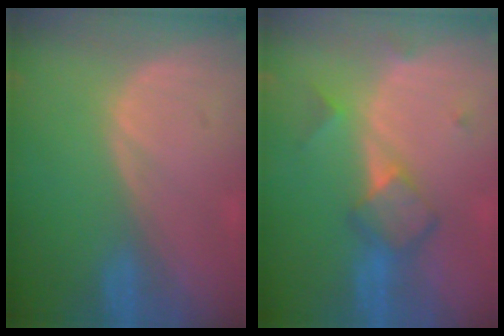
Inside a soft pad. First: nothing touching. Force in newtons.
{"total": 5.1, "press": 5.1, "slide": 0.6}